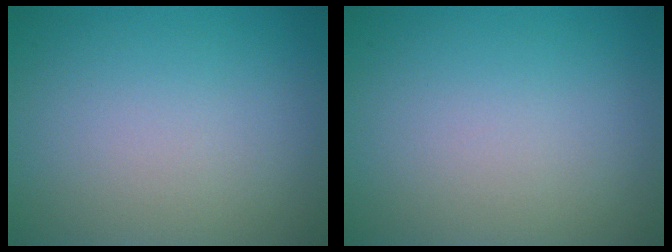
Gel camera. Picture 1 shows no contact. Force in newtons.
{"total": 0.0}